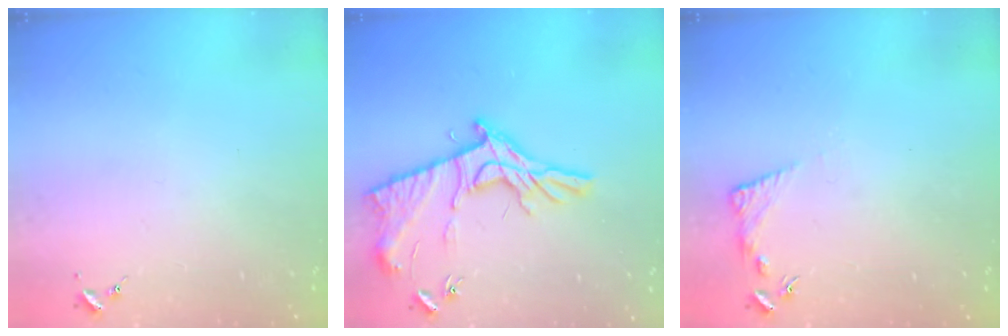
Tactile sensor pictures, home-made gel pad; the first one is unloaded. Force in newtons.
{"total": 17.4, "press": 17.3, "slide": 0.9}
{"total": 6.0, "press": 6.0, "slide": 0.4}